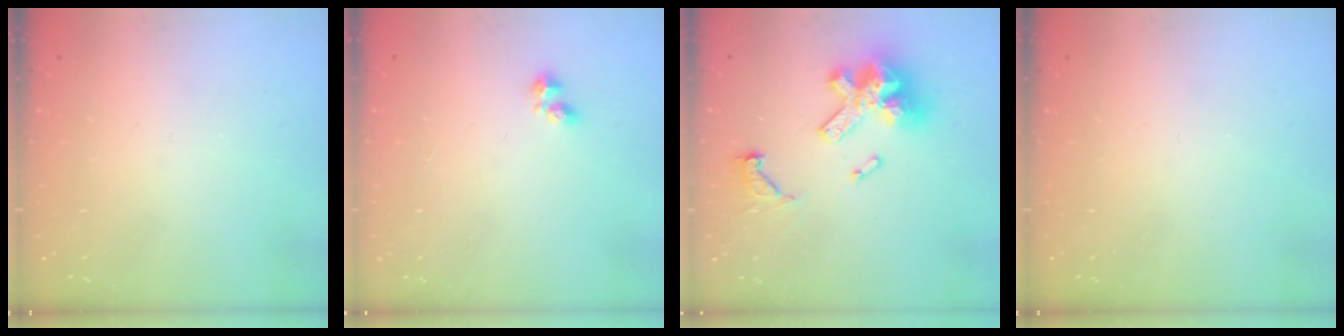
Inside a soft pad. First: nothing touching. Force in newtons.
{"total": 2.2, "press": 2.1, "slide": 0.7}
{"total": 15.0, "press": 15.0, "slide": 0.8}
{"total": 0.0}